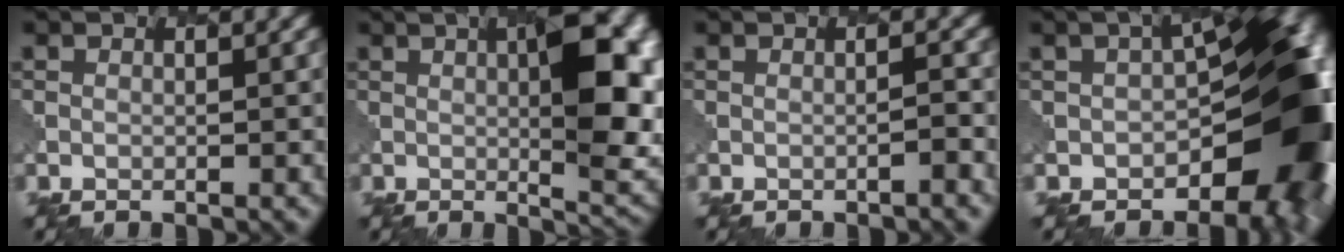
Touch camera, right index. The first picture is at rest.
{"total": 9.3, "force": [1.7, 2.0, 9.0], "torque": [-0.115, 0.002, 0.016]}
{"total": 0.8, "force": [-0.2, -0.8, 0.1], "torque": [-0.006, 0.012, -0.021]}
{"total": 12.0, "force": [-2.6, 6.5, 9.7], "torque": [-0.093, -0.006, -0.056]}